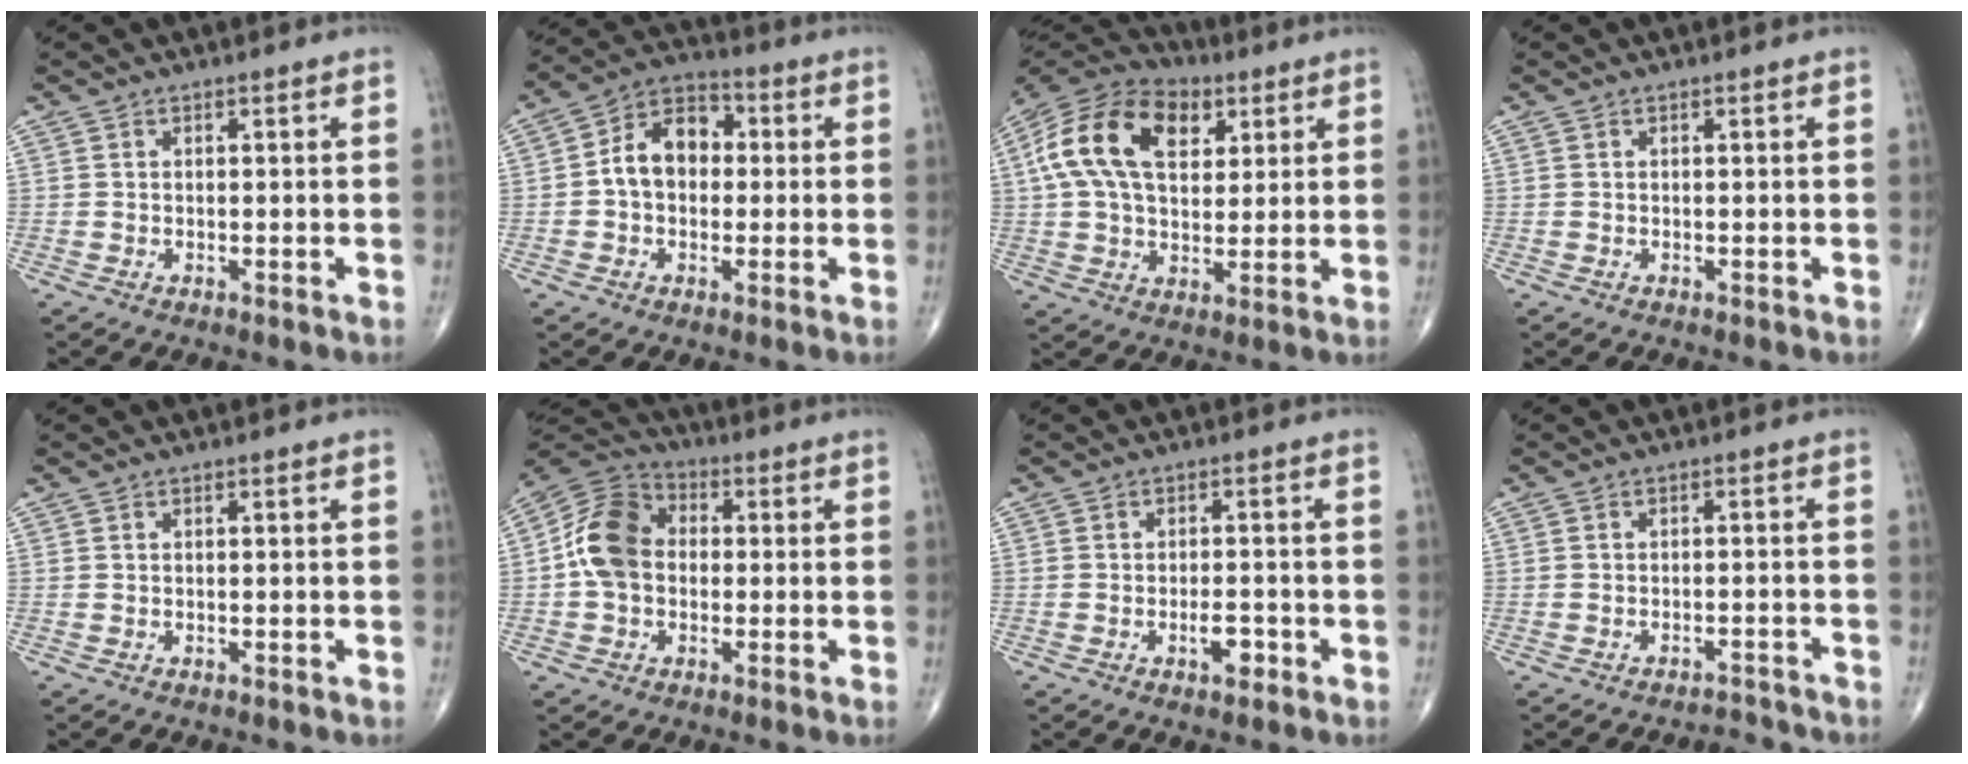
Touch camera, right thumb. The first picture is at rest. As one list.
[{"total": 8.5, "force": [0.2, 6.0, 6.0], "torque": [-0.087, 0.028, -0.008]}, {"total": 19.1, "force": [5.9, 11.9, 13.8], "torque": [-0.245, 0.008, 0.093]}, {"total": 0.0}, {"total": 0.0}, {"total": 11.1, "force": [-0.1, 8.5, 7.2], "torque": [-0.127, 0.032, -0.015]}, {"total": 3.3, "force": [-1.5, 1.5, 2.6], "torque": [-0.031, 0.007, -0.025]}, {"total": 3.1, "force": [-3.0, 0.6, -0.4], "torque": [0.000, 0.024, -0.041]}]